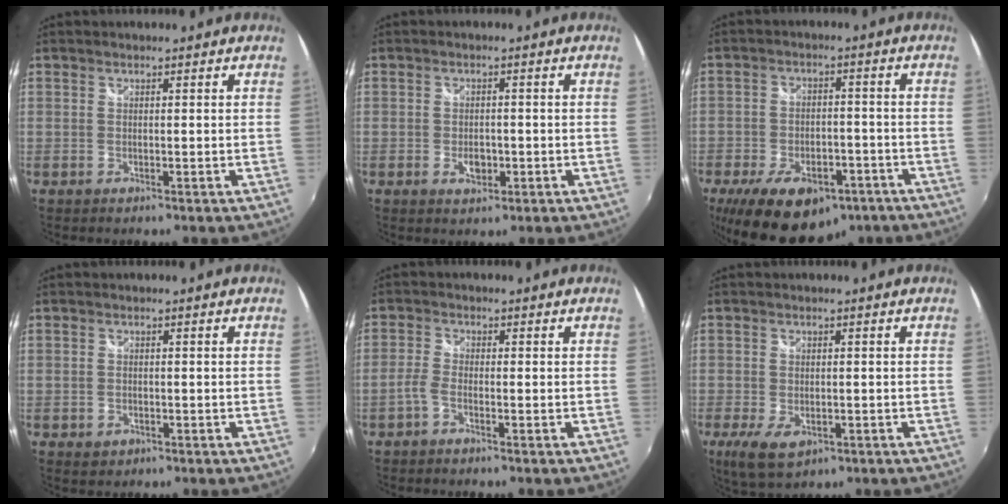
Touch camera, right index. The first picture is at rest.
{"total": 2.9, "force": [-0.9, 1.9, 2.0], "torque": [-0.033, -0.002, -0.014]}
{"total": 17.3, "force": [-10.9, 9.4, 9.7], "torque": [-0.205, -0.011, -0.158]}
{"total": 2.2, "force": [-1.0, 1.8, 0.9], "torque": [-0.019, -0.004, -0.013]}
{"total": 2.1, "force": [-1.4, 0.6, 1.4], "torque": [-0.043, 0.003, -0.035]}
{"total": 6.6, "force": [-3.0, 3.6, 4.7], "torque": [-0.105, -0.023, -0.051]}